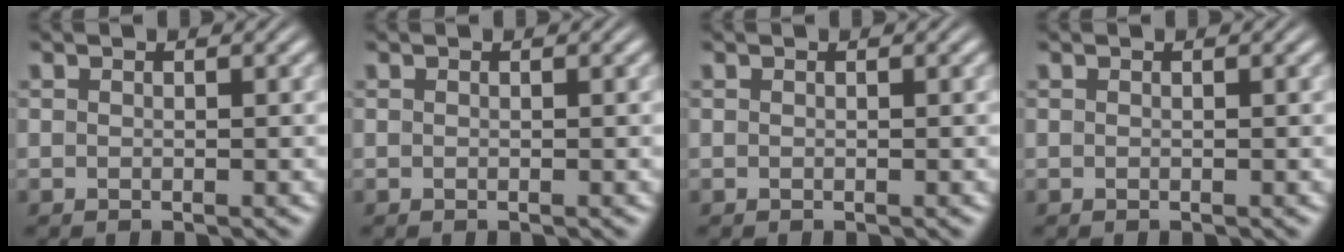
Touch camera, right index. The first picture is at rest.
{"total": 0.0}
{"total": 0.0}
{"total": 0.0}